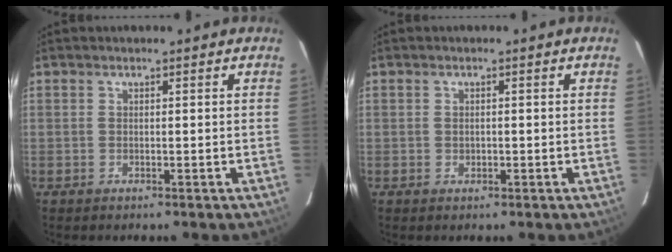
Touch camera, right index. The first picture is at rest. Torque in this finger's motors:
{"motor_torque": [-0.09, -0.02, -0.08, -0.01]}